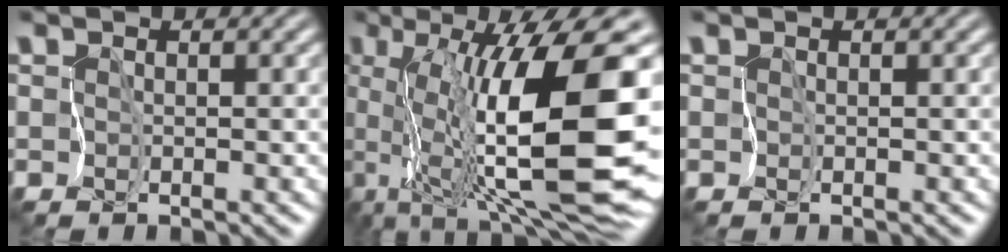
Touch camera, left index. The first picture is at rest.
{"total": 15.0, "force": [0.0, 4.0, 14.5], "torque": [-0.210, -0.002, 0.000]}
{"total": 0.0}